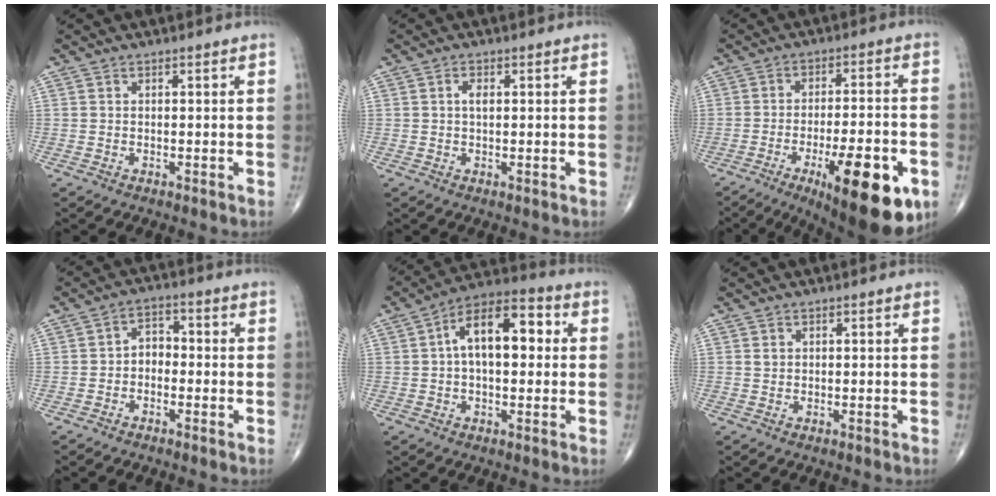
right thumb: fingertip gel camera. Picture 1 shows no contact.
{"total": 1.8, "force": [0.4, 0.9, 1.6], "torque": [-0.029, 0.000, 0.006]}
{"total": 20.1, "force": [-8.5, 6.2, 17.1], "torque": [-0.202, 0.021, -0.111]}
{"total": 4.0, "force": [-1.1, 2.9, 2.4], "torque": [-0.020, 0.024, -0.031]}
{"total": 13.3, "force": [1.7, 7.0, 11.1], "torque": [-0.164, 0.034, 0.017]}
{"total": 0.7, "force": [0.3, 0.6, 0.3], "torque": [-0.001, 0.000, 0.007]}